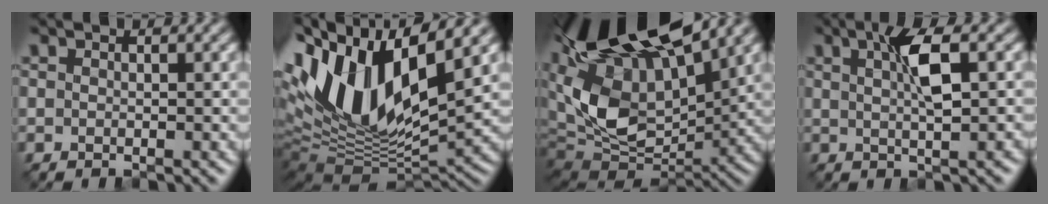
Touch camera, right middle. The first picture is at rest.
{"total": 13.4, "force": [3.5, 6.6, 11.1], "torque": [-0.215, 0.004, 0.058]}
{"total": 16.8, "force": [6.1, 9.0, 12.8], "torque": [-0.255, 0.018, 0.110]}
{"total": 4.0, "force": [1.1, 0.9, 3.7], "torque": [-0.065, 0.008, 0.020]}